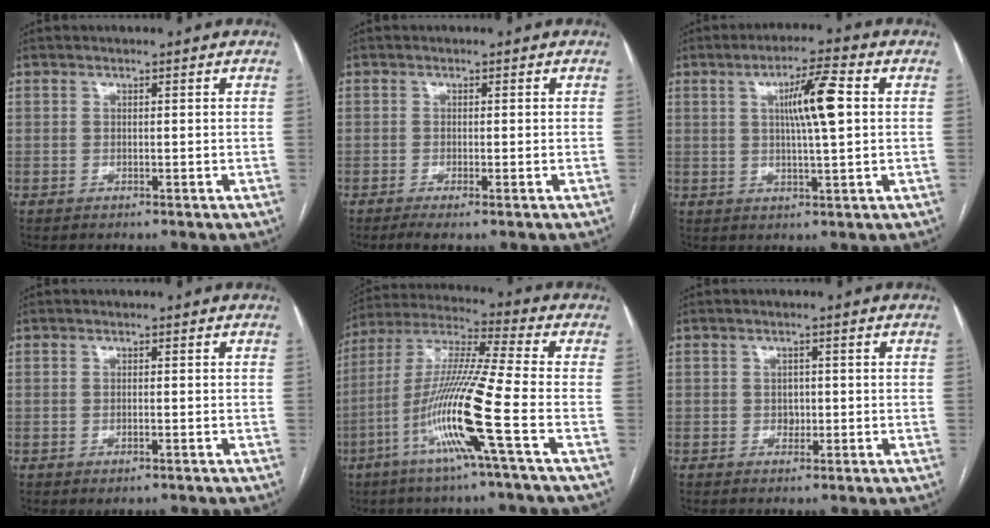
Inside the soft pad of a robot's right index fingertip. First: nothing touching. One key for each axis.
{"total": 2.3, "fx": -1.4, "fy": 0.0, "fz": 1.8, "tx": -0.032, "ty": -0.007, "tz": -0.024}
{"total": 7.9, "fx": 1.5, "fy": 0.4, "fz": 7.7, "tx": -0.132, "ty": 0.007, "tz": 0.026}
{"total": 1.2, "fx": -0.6, "fy": 0.4, "fz": 1.0, "tx": -0.020, "ty": -0.003, "tz": -0.003}
{"total": 15.8, "fx": -5.8, "fy": -1.5, "fz": 14.7, "tx": -0.296, "ty": -0.014, "tz": -0.118}
{"total": 1.7, "fx": -0.1, "fy": 1.4, "fz": 0.9, "tx": -0.013, "ty": 0.002, "tz": 0.001}